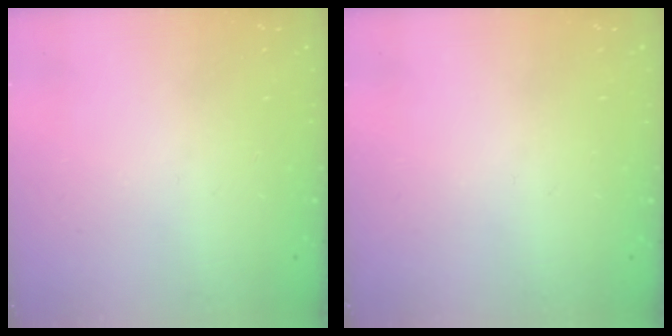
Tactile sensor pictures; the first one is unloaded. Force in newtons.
{"total": 0.0}